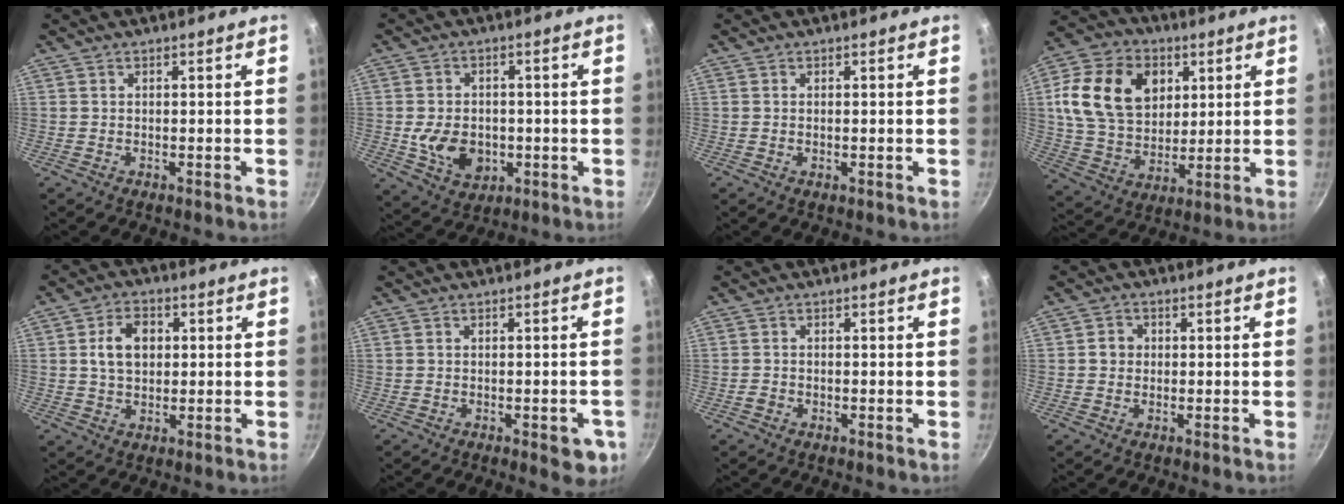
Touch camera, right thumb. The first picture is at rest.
{"total": 9.2, "force": [-1.4, 6.8, 6.0], "torque": [-0.087, -0.001, -0.015]}
{"total": 0.5, "force": [0.0, 0.1, 0.5], "torque": [-0.010, -0.001, -0.002]}
{"total": 19.5, "force": [5.4, 14.4, 12.1], "torque": [-0.200, -0.007, 0.094]}
{"total": 7.3, "force": [1.2, 5.3, 4.9], "torque": [-0.065, 0.006, 0.018]}
{"total": 5.6, "force": [-2.0, 2.4, 4.6], "torque": [-0.035, 0.004, -0.023]}
{"total": 0.9, "force": [-0.5, 0.6, 0.5], "torque": [-0.014, 0.002, -0.013]}
{"total": 2.5, "force": [0.0, 2.4, 1.0], "torque": [-0.002, 0.006, -0.004]}